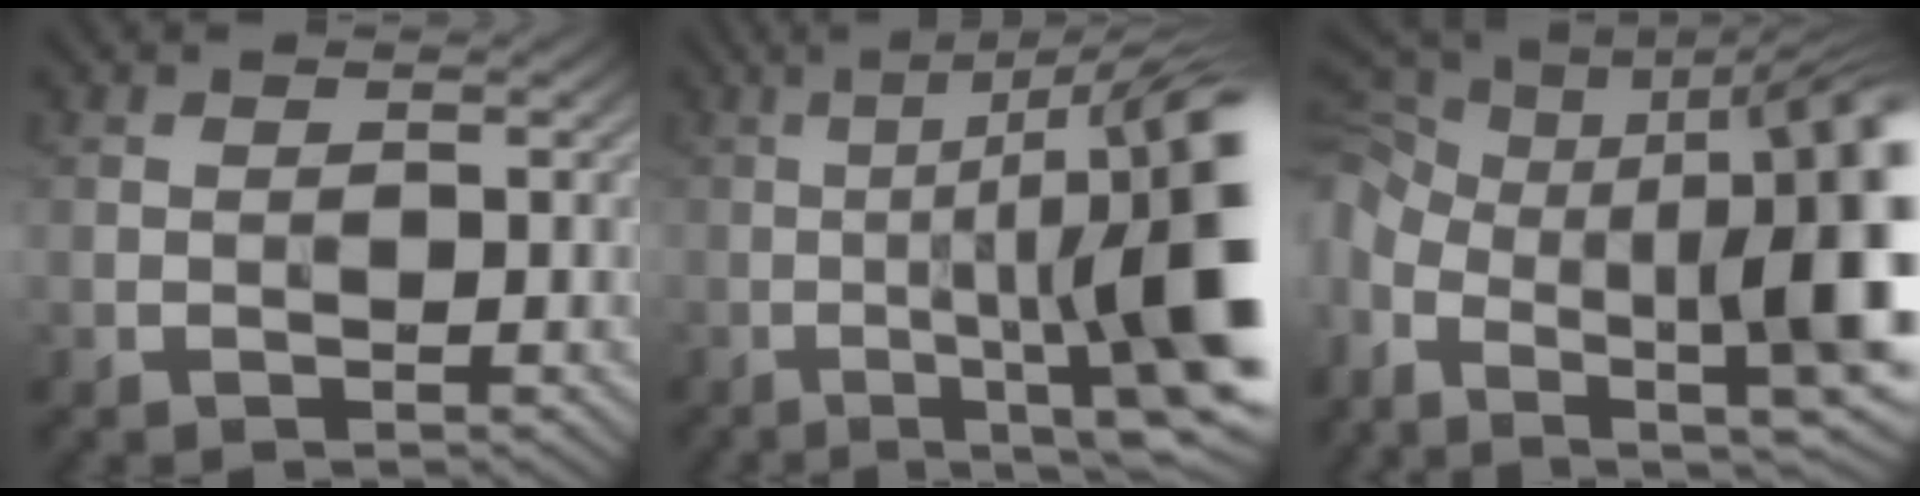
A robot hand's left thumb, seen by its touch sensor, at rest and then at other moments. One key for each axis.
{"total": 17.3, "fx": -2.3, "fy": 3.4, "fz": 16.8, "tx": -0.216, "ty": 0.006, "tz": -0.023}
{"total": 19.3, "fx": -3.1, "fy": 8.9, "fz": 16.8, "tx": -0.299, "ty": -0.025, "tz": -0.034}